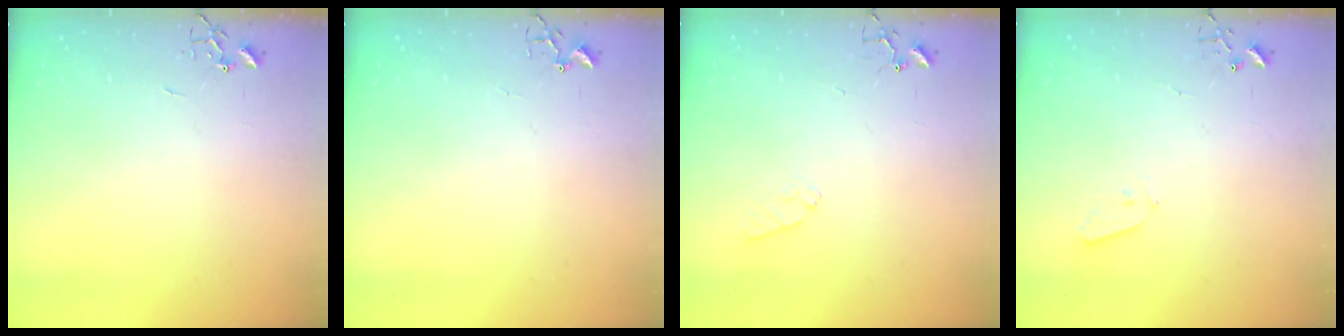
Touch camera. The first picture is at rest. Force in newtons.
{"total": 3.3, "press": 3.3, "slide": 0.5}
{"total": 5.7, "press": 5.7, "slide": 0.6}
{"total": 3.6, "press": 3.6, "slide": 0.5}